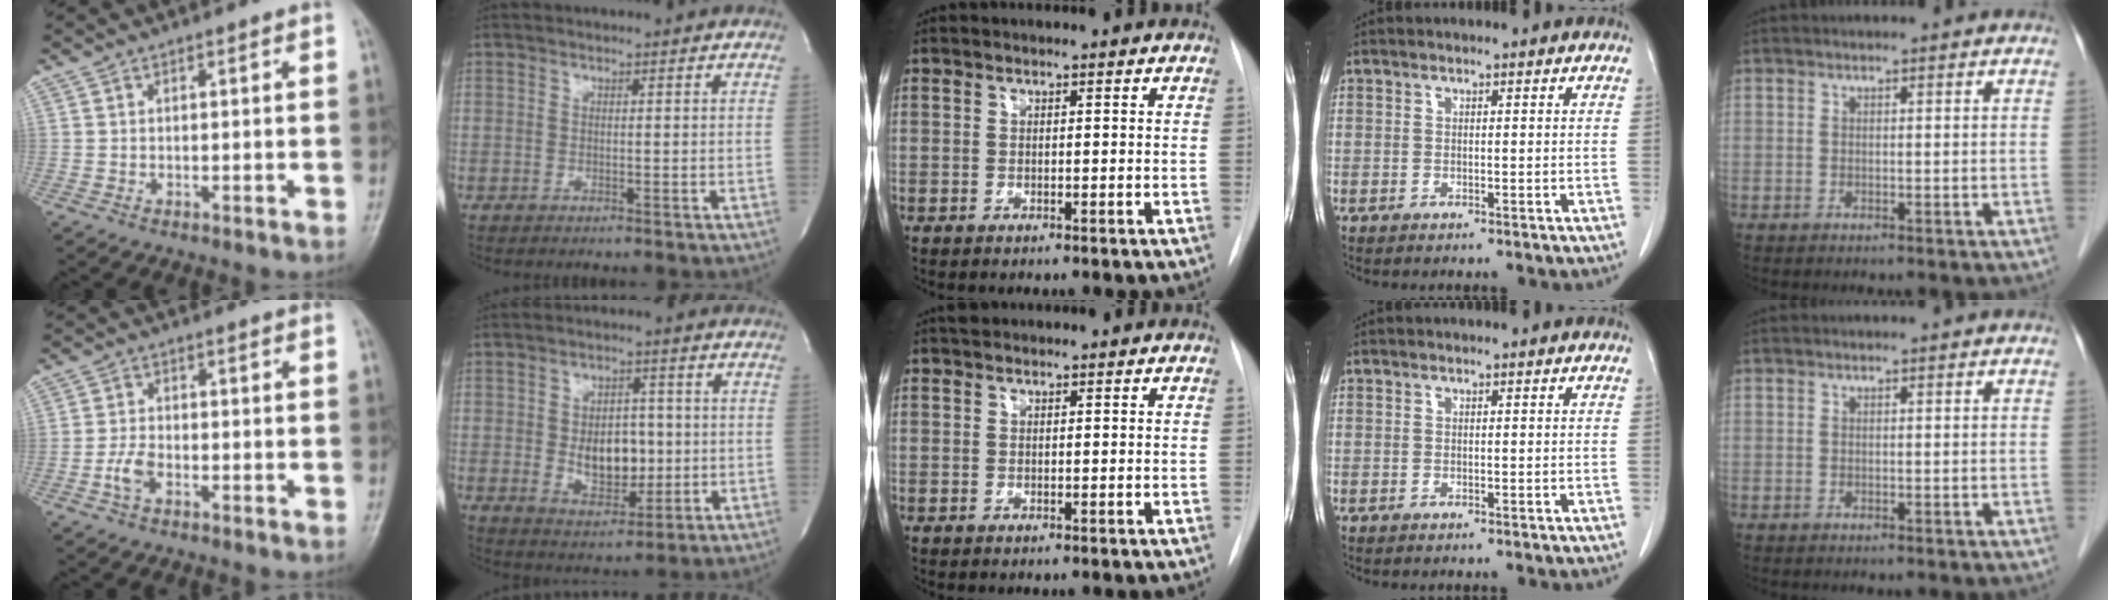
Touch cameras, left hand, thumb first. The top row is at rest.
{"thumb": {"total": 3.3, "force": [-1.5, 1.7, 2.3], "torque": [-0.052, 0.010, -0.032]}, "index": {"total": 7.7, "force": [-0.5, 4.8, 6.0], "torque": [-0.098, -0.001, 0.001]}, "middle": {"total": 1.1, "force": [1.0, 0.5, 0.3], "torque": [-0.010, 0.015, 0.017]}}